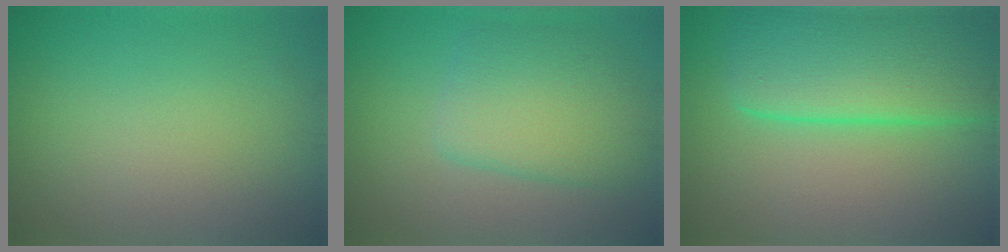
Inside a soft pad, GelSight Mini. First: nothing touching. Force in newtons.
{"total": 5.2, "press": 5.2, "slide": 0.1}
{"total": 10.3, "press": 10.3, "slide": 0.5}